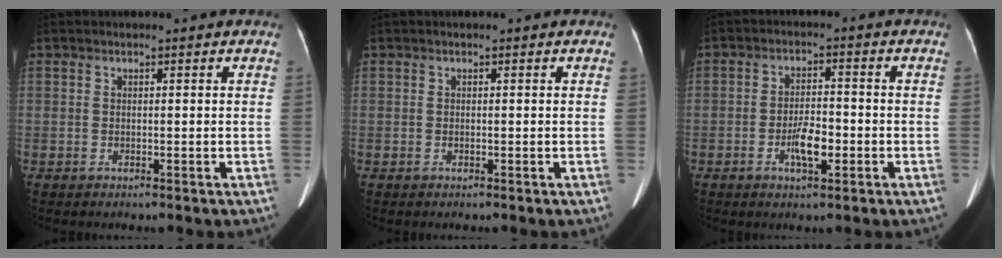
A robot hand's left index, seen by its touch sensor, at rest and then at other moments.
{"total": 0.0}
{"total": 4.8, "force": [-1.8, 1.5, 4.2], "torque": [-0.078, 0.001, -0.030]}